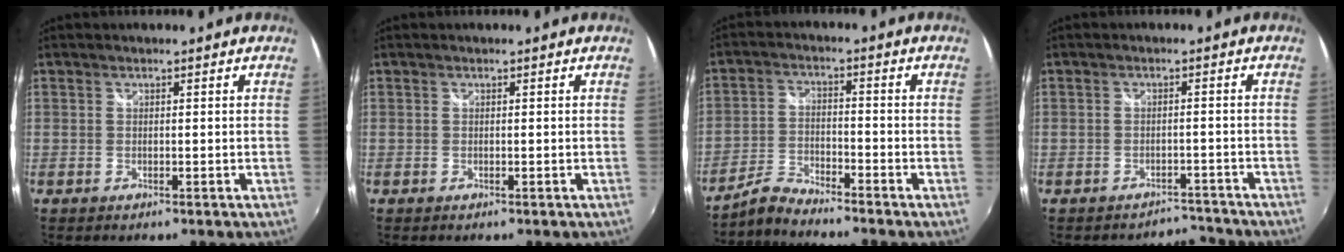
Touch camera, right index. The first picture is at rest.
{"total": 0.0}
{"total": 4.7, "force": [-4.6, 0.4, 0.9], "torque": [-0.029, 0.004, -0.095]}
{"total": 3.8, "force": [-3.6, 1.1, -0.6], "torque": [0.014, 0.012, -0.048]}